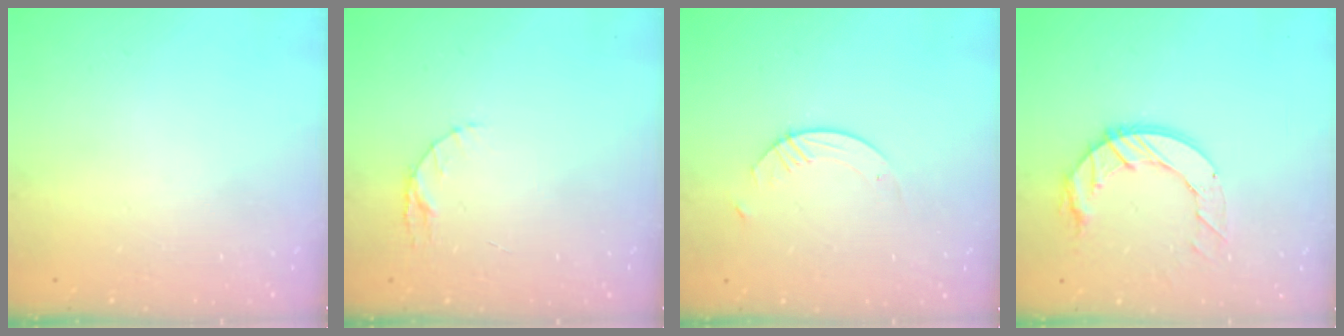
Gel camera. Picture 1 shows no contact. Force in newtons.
{"total": 4.1, "press": 4.1, "slide": 0.5}
{"total": 4.9, "press": 4.8, "slide": 0.5}
{"total": 11.0, "press": 11.0, "slide": 1.2}